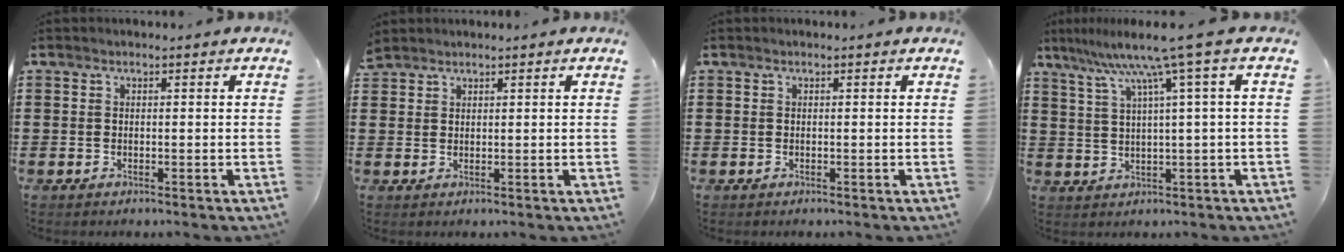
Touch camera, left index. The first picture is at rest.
{"total": 1.6, "force": [1.5, 0.4, 0.1], "torque": [-0.004, 0.002, 0.030]}
{"total": 0.0}
{"total": 8.7, "force": [4.2, -1.1, 7.6], "torque": [-0.156, -0.019, 0.064]}